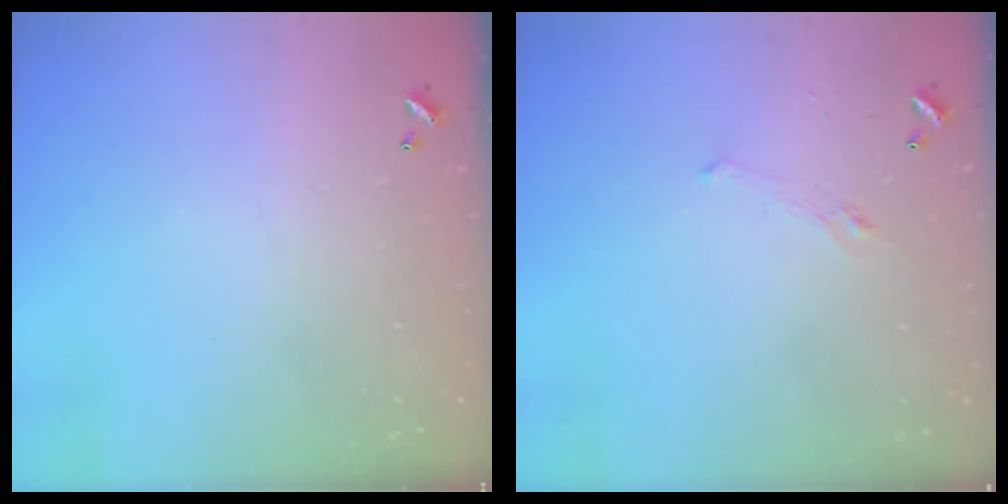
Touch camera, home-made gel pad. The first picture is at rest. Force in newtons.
{"total": 0.8, "press": 0.1, "slide": 0.8}